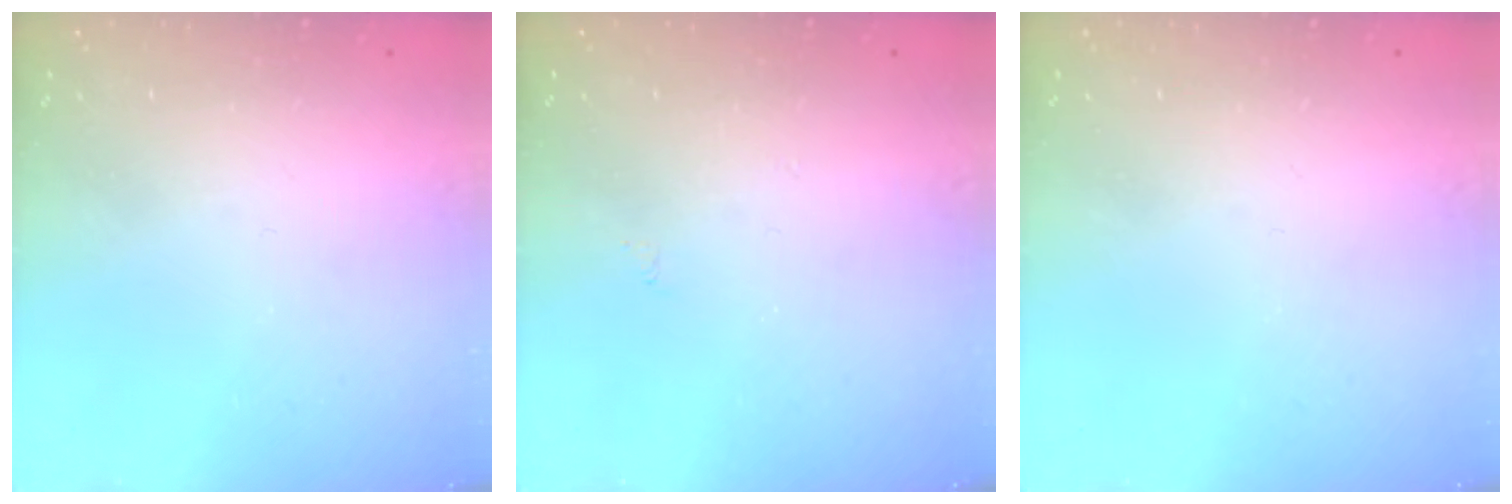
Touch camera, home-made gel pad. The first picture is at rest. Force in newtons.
{"total": 3.4, "press": 3.3, "slide": 0.5}
{"total": 0.0}